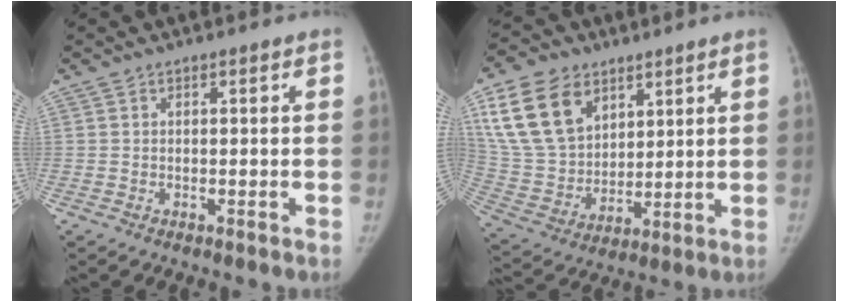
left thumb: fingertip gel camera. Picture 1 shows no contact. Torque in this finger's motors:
{"motor_torque": [1.56, 1.54, 1.28, -1.49, 0.48]}